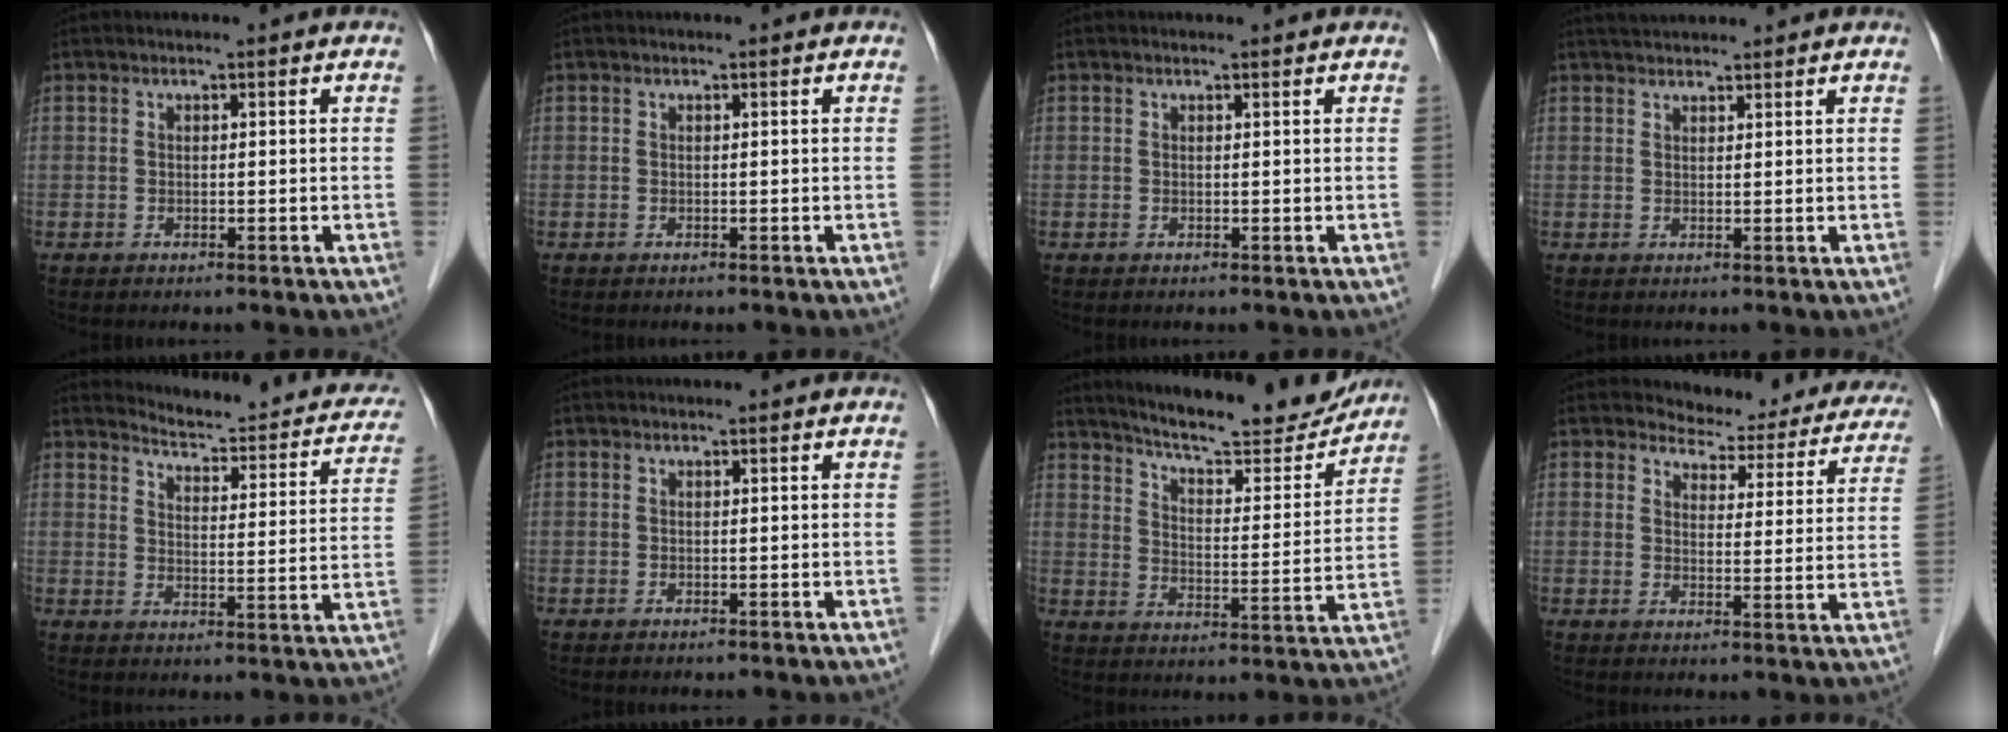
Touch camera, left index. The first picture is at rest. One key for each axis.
{"total": 0.0}
{"total": 0.7, "fx": 0.6, "fy": 0.0, "fz": 0.2, "tx": -0.009, "ty": 0.003, "tz": 0.010}
{"total": 4.2, "fx": 3.9, "fy": 0.7, "fz": 1.2, "tx": -0.019, "ty": 0.036, "tz": 0.065}
{"total": 16.1, "fx": 14.9, "fy": 3.5, "fz": 5.0, "tx": -0.049, "ty": -0.038, "tz": 0.163}
{"total": 0.0}
{"total": 18.7, "fx": 17.2, "fy": 2.5, "fz": 6.8, "tx": -0.103, "ty": -0.027, "tz": 0.236}
{"total": 13.0, "fx": 12.0, "fy": 4.3, "fz": 2.5, "tx": -0.002, "ty": -0.021, "tz": 0.117}